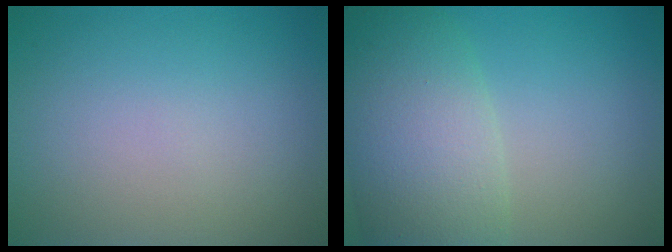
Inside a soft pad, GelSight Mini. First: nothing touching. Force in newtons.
{"total": 8.3, "press": 8.3, "slide": 0.5}